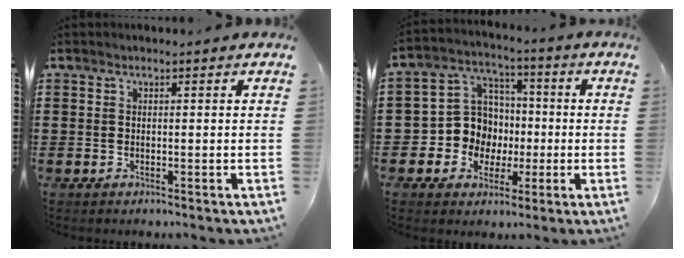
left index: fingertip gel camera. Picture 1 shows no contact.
{"total": 8.7, "force": [-0.6, 8.5, 1.9], "torque": [-0.082, 0.004, -0.005]}